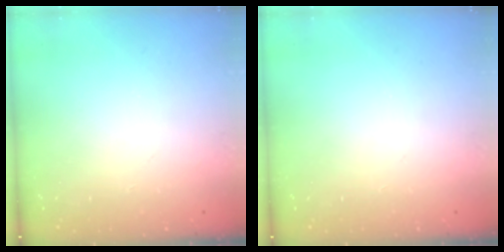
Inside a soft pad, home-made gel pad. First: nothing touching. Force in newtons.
{"total": 0.0}